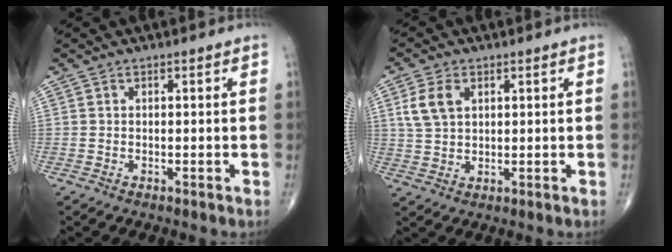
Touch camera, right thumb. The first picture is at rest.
{"total": 6.2, "force": [2.2, 4.0, 4.1], "torque": [-0.081, 0.000, 0.048]}